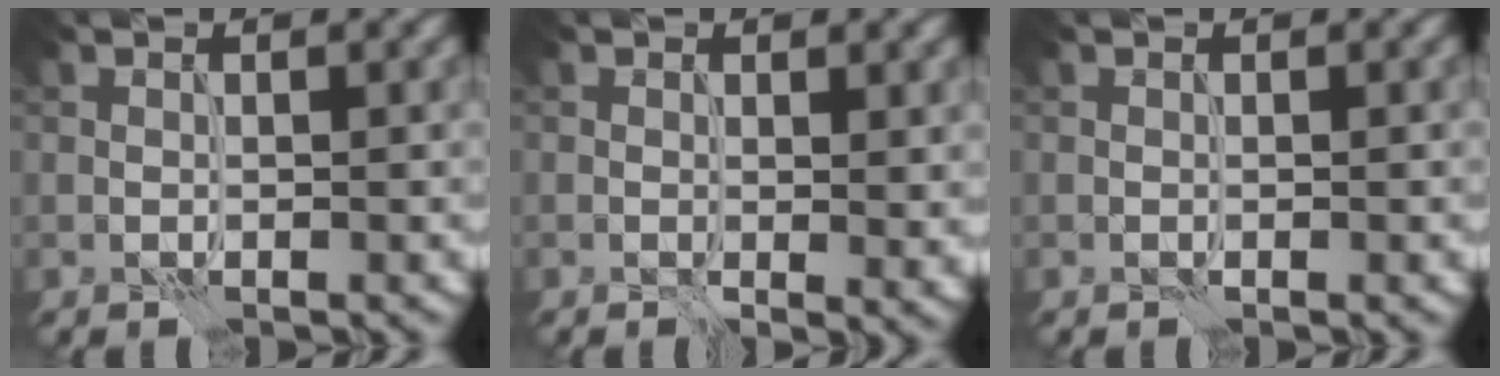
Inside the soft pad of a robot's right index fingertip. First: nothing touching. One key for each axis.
{"total": 2.2, "fx": 0.7, "fy": 0.8, "fz": 1.9, "tx": -0.017, "ty": -0.005, "tz": 0.014}
{"total": 0.0}